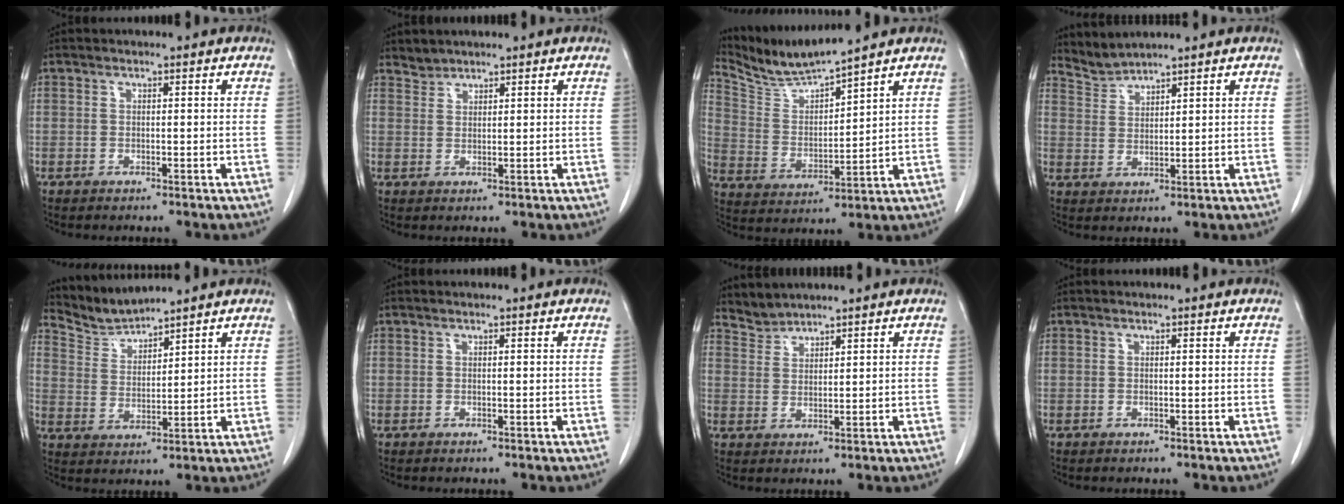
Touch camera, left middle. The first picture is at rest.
{"total": 1.5, "force": [1.5, 0.2, -0.4], "torque": [0.007, 0.002, 0.029]}
{"total": 8.1, "force": [7.8, -1.4, 1.8], "torque": [-0.052, -0.008, 0.167]}
{"total": 3.2, "force": [3.1, -0.6, -0.7], "torque": [0.008, -0.001, 0.071]}
{"total": 5.0, "force": [4.8, -0.9, -0.9], "torque": [0.007, -0.003, 0.108]}
{"total": 0.0}
{"total": 2.7, "force": [2.6, 0.0, -0.7], "torque": [0.009, 0.003, 0.059]}
{"total": 0.0}